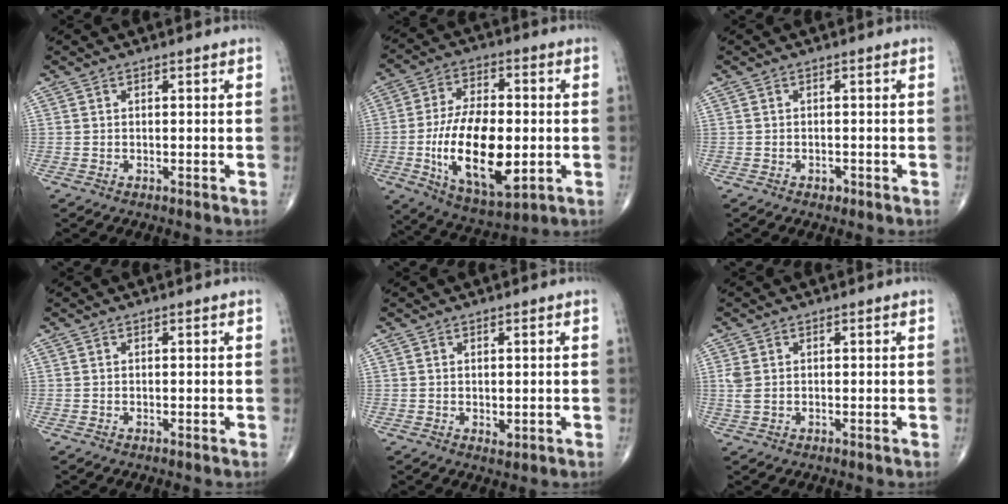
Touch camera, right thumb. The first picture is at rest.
{"total": 19.4, "force": [-3.1, 9.4, 16.7], "torque": [-0.284, 0.001, -0.043]}
{"total": 1.0, "force": [-0.6, 0.7, 0.4], "torque": [-0.002, 0.003, -0.009]}
{"total": 0.0}
{"total": 1.2, "force": [0.0, 0.7, 1.0], "torque": [-0.012, -0.004, 0.004]}
{"total": 2.4, "force": [0.4, 1.6, 1.7], "torque": [-0.049, 0.004, 0.010]}